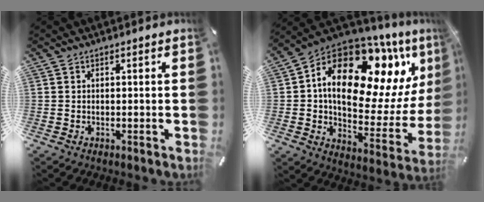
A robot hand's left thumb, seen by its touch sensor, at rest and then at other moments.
{"total": 20.6, "force": [8.1, 12.5, 14.3], "torque": [-0.223, -0.063, 0.134]}